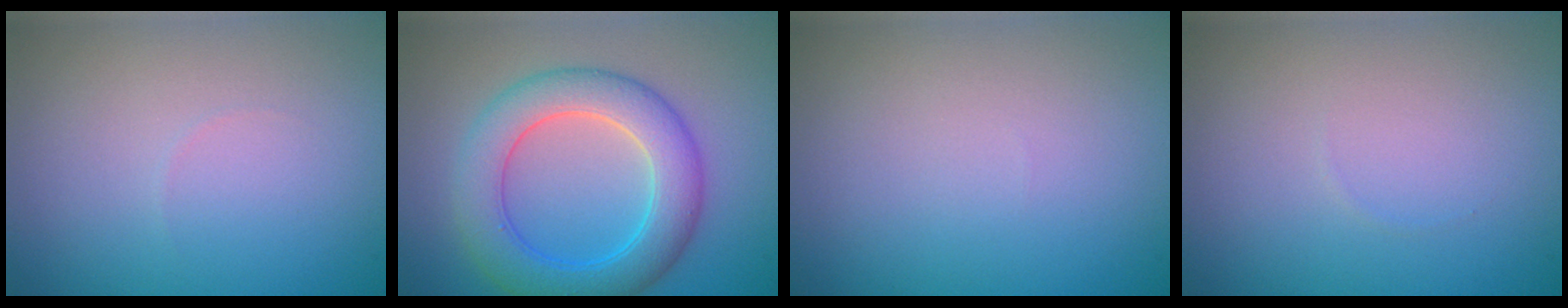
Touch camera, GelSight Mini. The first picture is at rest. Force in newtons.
{"total": 6.5, "press": 6.5, "slide": 0.1}
{"total": 0.0}
{"total": 0.0}